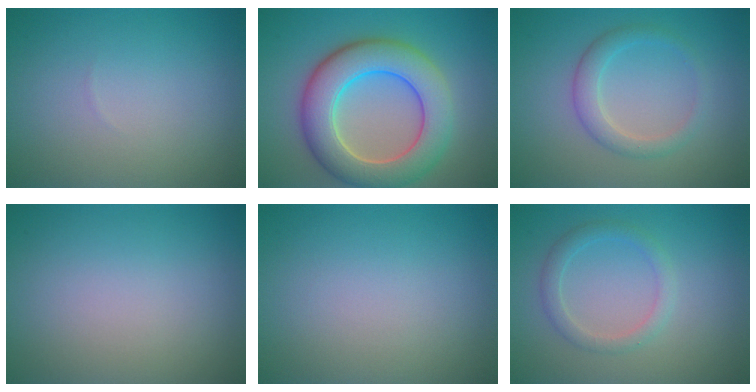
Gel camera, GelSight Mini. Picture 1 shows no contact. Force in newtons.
{"total": 8.8, "press": 8.8, "slide": 0.2}
{"total": 2.5, "press": 2.5, "slide": 0.2}
{"total": 0.0}
{"total": 0.0}
{"total": 2.0, "press": 2.0, "slide": 0.1}